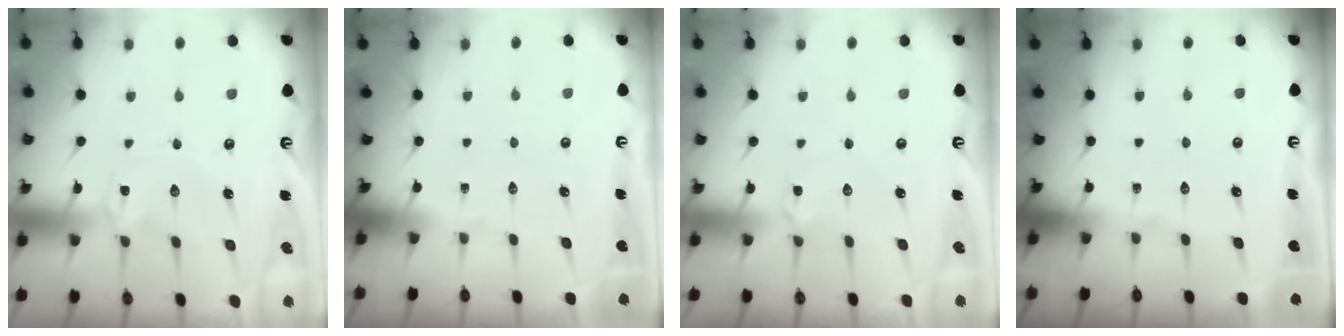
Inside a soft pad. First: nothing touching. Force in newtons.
{"total": 0.0}
{"total": 3.3, "press": 3.3, "slide": 0.4}
{"total": 0.0}